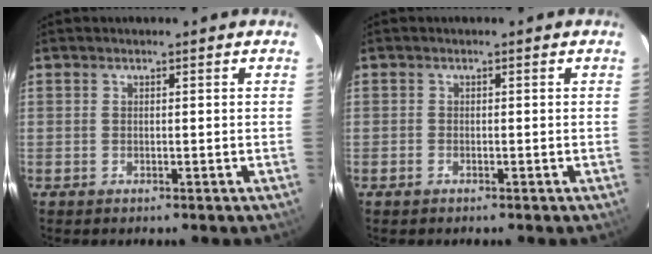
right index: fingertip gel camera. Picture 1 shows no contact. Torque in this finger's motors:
{"motor_torque": [0.06, 0.02, -0.02, 0.01]}